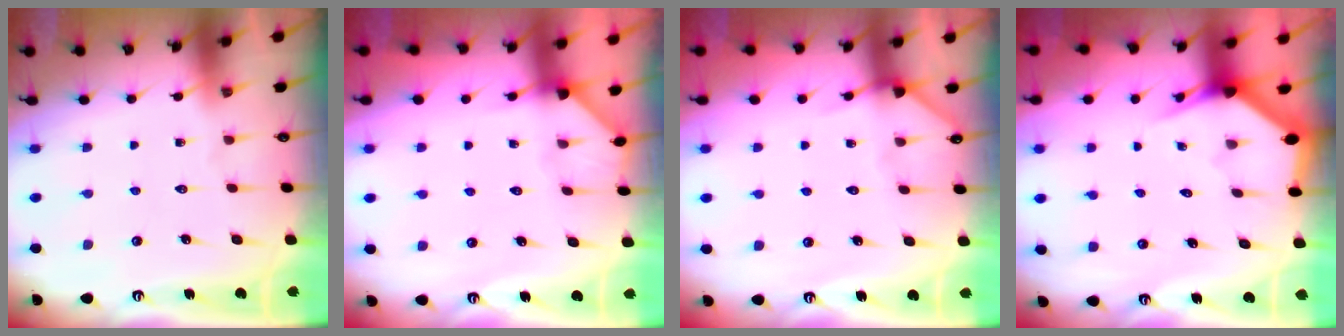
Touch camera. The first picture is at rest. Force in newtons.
{"total": 2.8, "press": 2.8, "slide": 0.2}
{"total": 3.7, "press": 3.7, "slide": 0.5}
{"total": 2.7, "press": 2.7, "slide": 0.1}